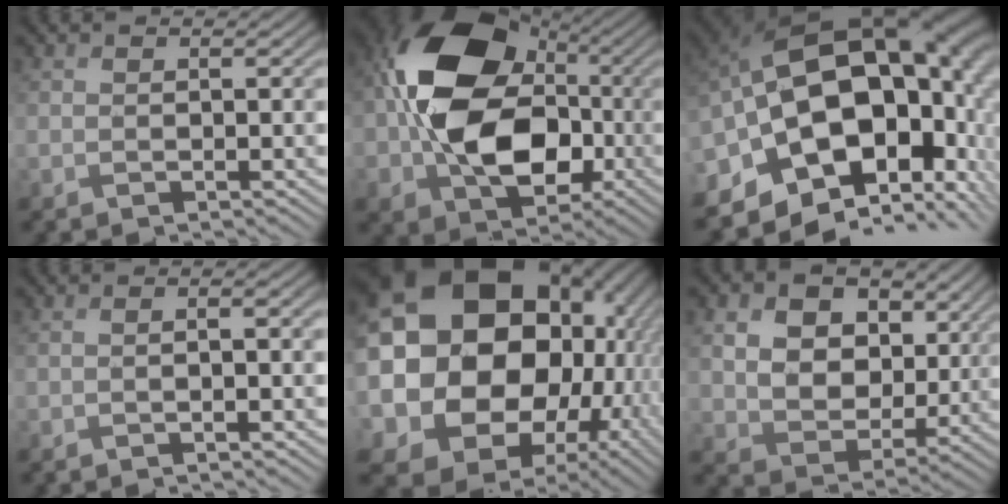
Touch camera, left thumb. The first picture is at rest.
{"total": 17.3, "force": [-0.5, 12.8, 11.7], "torque": [-0.204, -0.003, -0.013]}
{"total": 22.2, "force": [-2.3, 15.4, 15.8], "torque": [-0.290, -0.029, -0.028]}
{"total": 3.1, "force": [-0.6, 0.9, 2.9], "torque": [-0.044, 0.001, -0.015]}
{"total": 25.8, "force": [3.4, 22.0, 13.1], "torque": [-0.332, -0.017, 0.059]}
{"total": 11.4, "force": [4.1, 8.4, 6.6], "torque": [-0.160, -0.001, 0.067]}